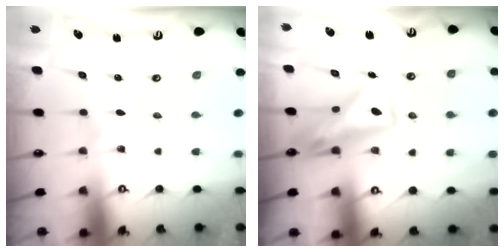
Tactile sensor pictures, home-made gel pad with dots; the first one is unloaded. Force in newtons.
{"total": 10.2, "press": 10.2, "slide": 0.8}